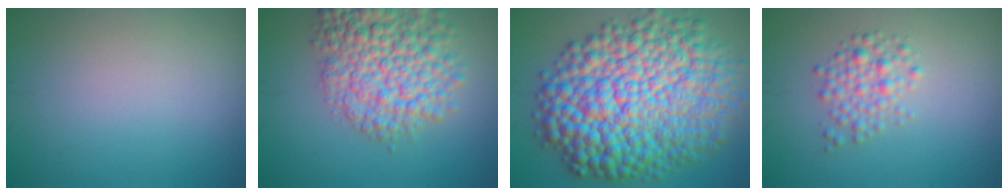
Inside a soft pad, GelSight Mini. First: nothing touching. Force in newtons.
{"total": 8.0, "press": 8.0, "slide": 0.3}
{"total": 17.1, "press": 17.1, "slide": 0.1}
{"total": 2.6, "press": 2.6, "slide": 0.1}